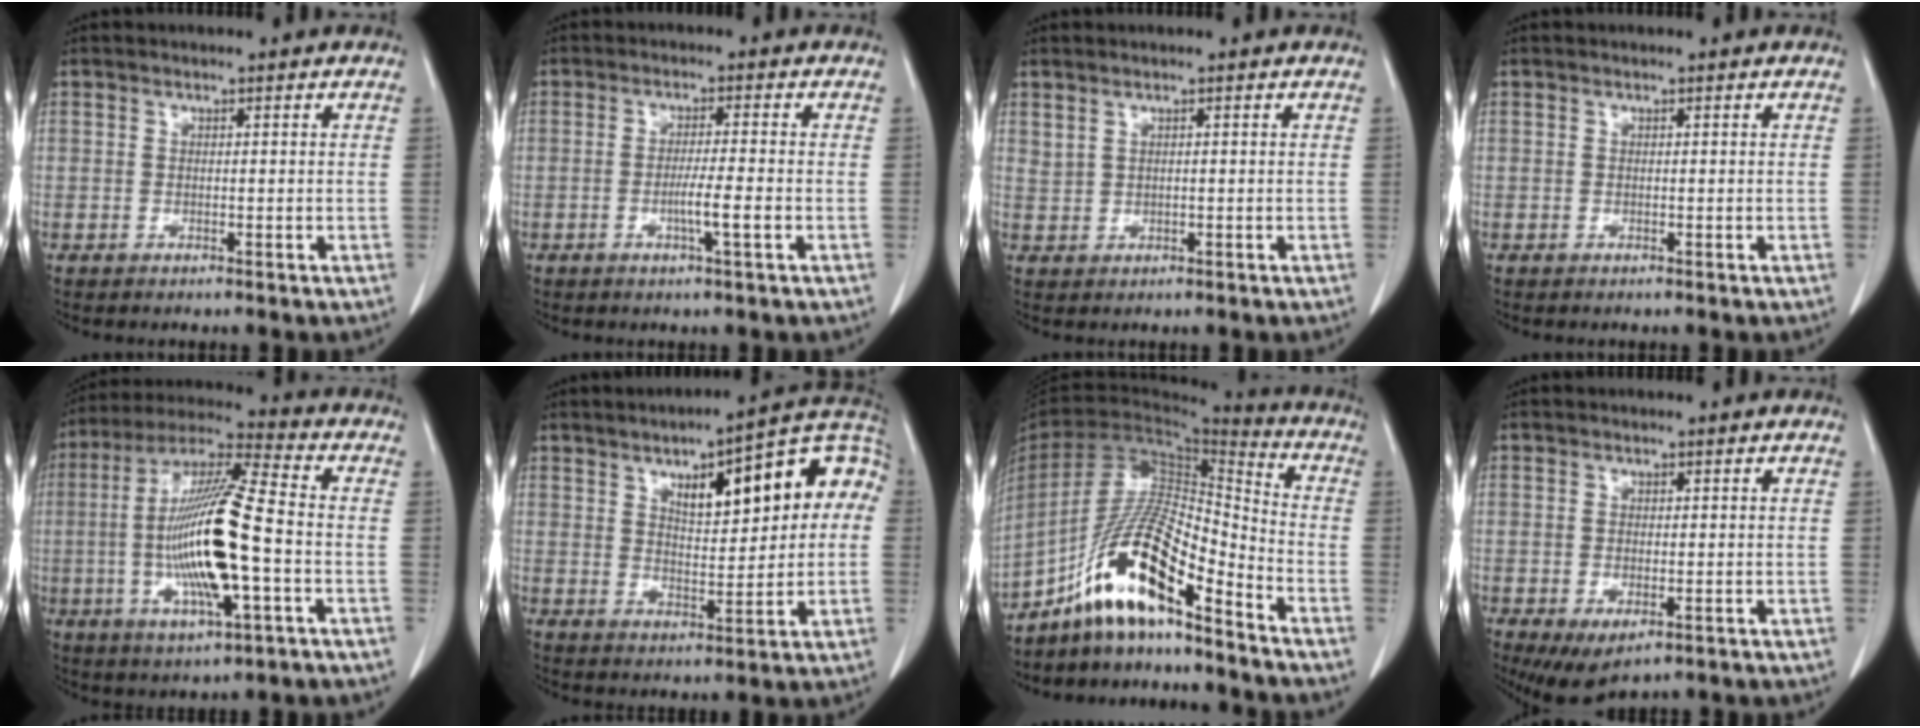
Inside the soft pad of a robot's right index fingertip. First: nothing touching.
{"total": 4.1, "force": [-1.3, -0.3, 3.9], "torque": [-0.067, -0.005, -0.022]}
{"total": 1.3, "force": [0.9, 0.5, 0.8], "torque": [-0.020, 0.002, 0.025]}
{"total": 0.0}
{"total": 17.6, "force": [-2.7, 2.1, 17.2], "torque": [-0.342, -0.002, -0.049]}
{"total": 15.9, "force": [4.2, 5.4, 14.3], "torque": [-0.192, 0.037, 0.057]}
{"total": 14.0, "force": [-9.7, 1.9, 10.0], "torque": [-0.191, 0.011, -0.177]}
{"total": 4.8, "force": [-2.1, 2.1, 3.8], "torque": [-0.062, -0.014, -0.021]}